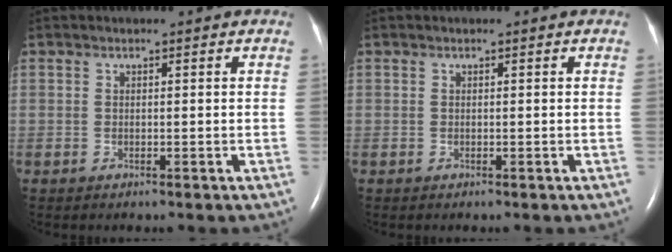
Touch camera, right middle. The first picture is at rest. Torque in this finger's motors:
{"motor_torque": [0.00, 0.00, 0.00, 0.00]}